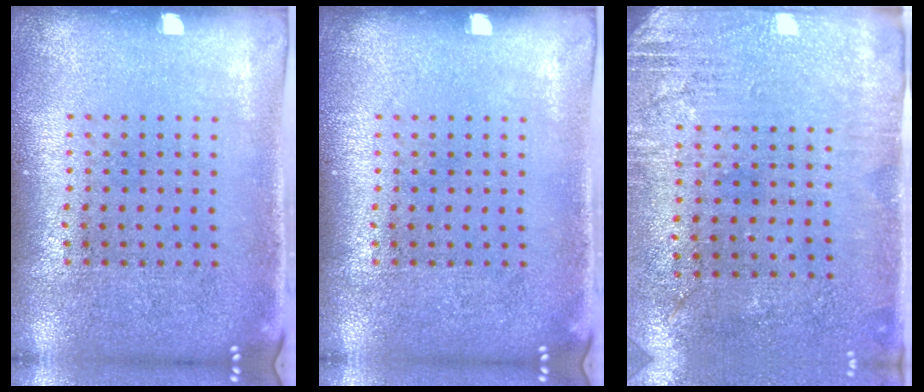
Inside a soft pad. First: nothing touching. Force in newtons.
{"total": 0.0}
{"total": 2.8, "press": 2.4, "slide": 1.5}